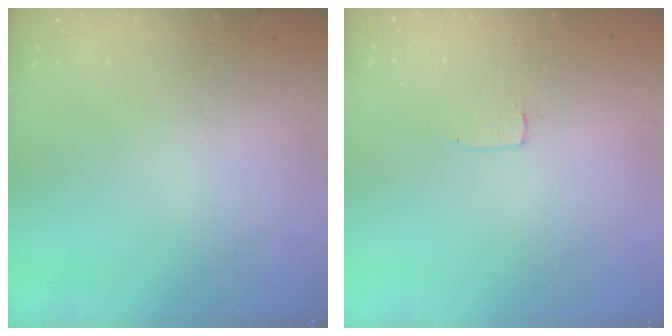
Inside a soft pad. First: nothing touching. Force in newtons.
{"total": 1.7, "press": 1.7, "slide": 0.1}